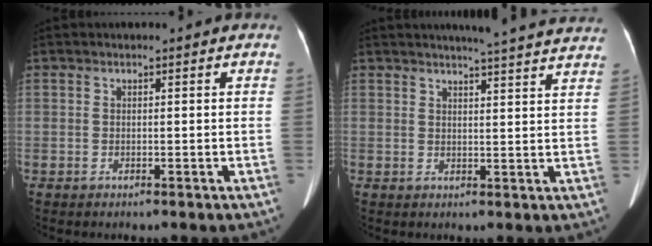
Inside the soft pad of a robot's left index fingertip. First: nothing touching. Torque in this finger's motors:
{"motor_torque": [0.78, -1.37, 0.00, 0.04]}